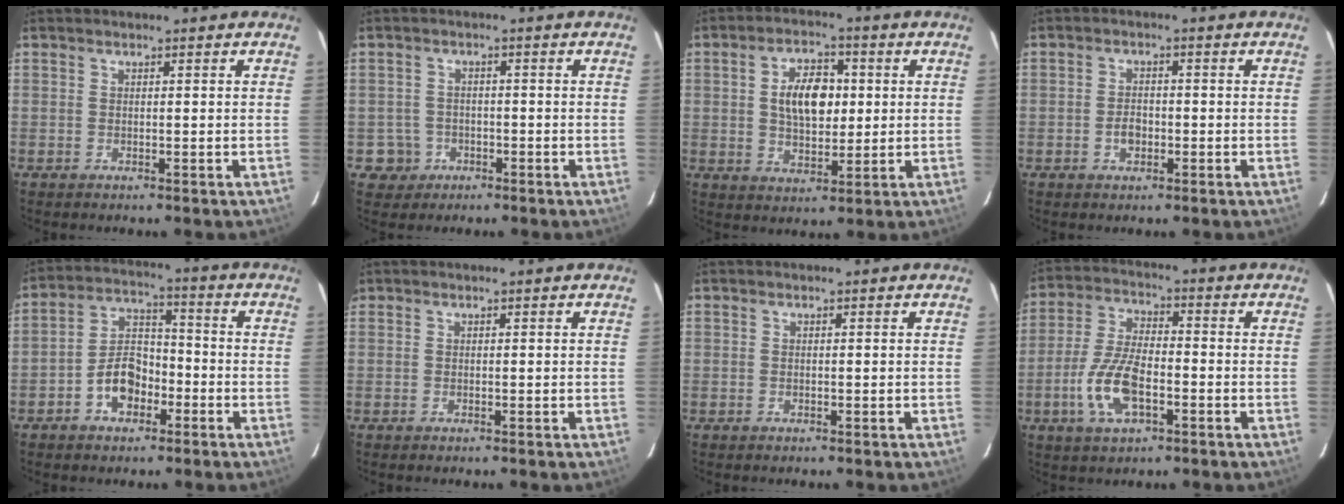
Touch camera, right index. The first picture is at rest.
{"total": 4.4, "force": [-1.6, 4.1, 0.0], "torque": [-0.007, 0.021, -0.023]}
{"total": 9.3, "force": [1.3, 5.4, 7.5], "torque": [-0.130, 0.017, 0.027]}
{"total": 3.0, "force": [-0.9, 2.1, 1.9], "torque": [-0.035, 0.004, -0.016]}
{"total": 8.1, "force": [-3.8, 5.3, 4.7], "torque": [-0.088, 0.029, -0.061]}
{"total": 0.0}
{"total": 0.0}
{"total": 10.9, "force": [-3.9, 4.6, 9.0], "torque": [-0.193, 0.000, -0.073]}